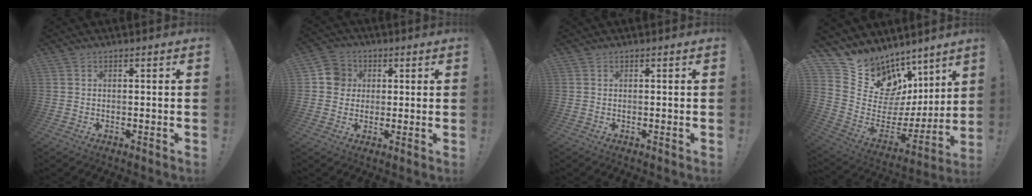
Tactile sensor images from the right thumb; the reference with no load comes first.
{"total": 7.5, "force": [1.2, 7.2, 2.0], "torque": [-0.016, 0.003, 0.024]}
{"total": 0.0}
{"total": 11.7, "force": [8.3, 7.7, 2.8], "torque": [-0.051, -0.097, 0.172]}